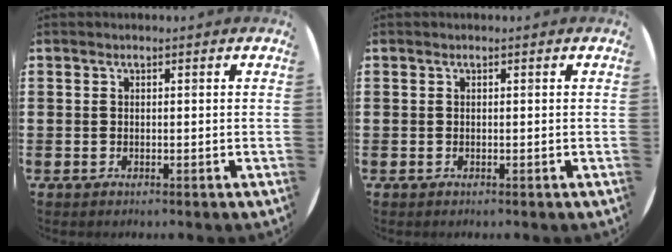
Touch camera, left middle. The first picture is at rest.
{"total": 0.0}